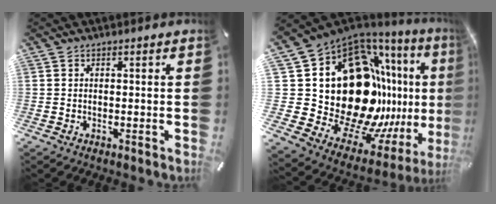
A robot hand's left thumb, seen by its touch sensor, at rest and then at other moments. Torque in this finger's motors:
{"motor_torque": [2.52, 2.49, 2.77, 0.00, 0.57]}